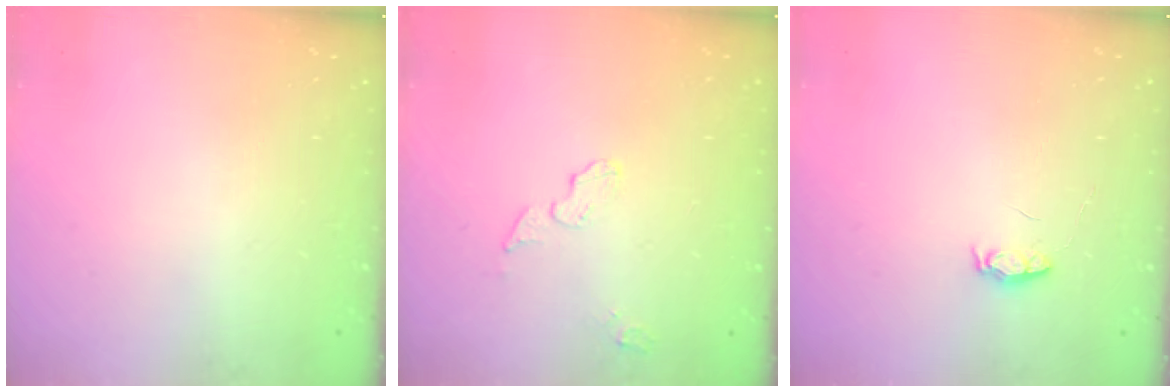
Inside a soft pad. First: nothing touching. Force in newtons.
{"total": 4.5, "press": 4.5, "slide": 0.2}
{"total": 4.0, "press": 4.0, "slide": 0.6}